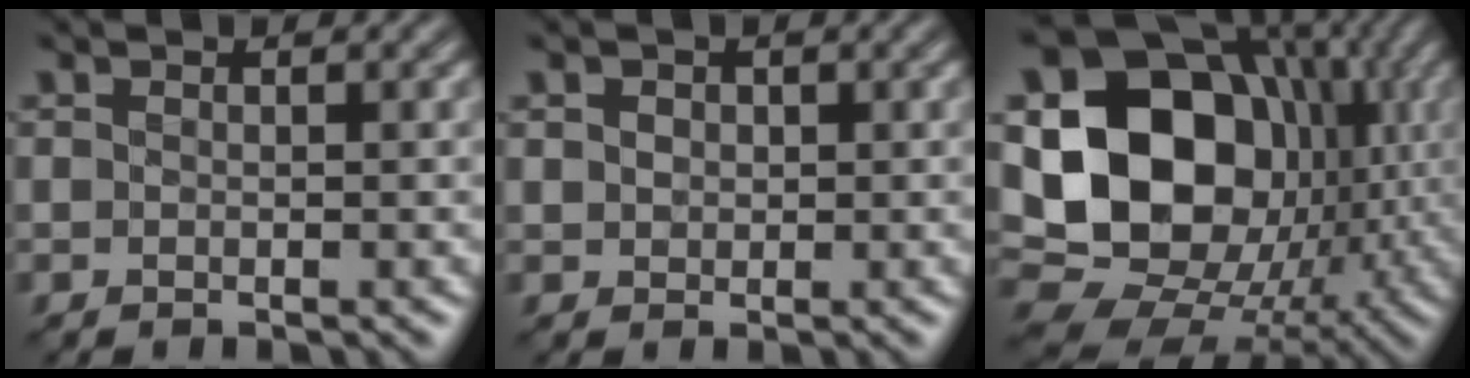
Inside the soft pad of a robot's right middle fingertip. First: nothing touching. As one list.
[{"total": 2.0, "force": [1.0, 1.5, 0.9], "torque": [-0.023, 0.009, 0.019]}, {"total": 17.9, "force": [1.5, 14.5, 10.5], "torque": [-0.186, -0.003, 0.035]}]